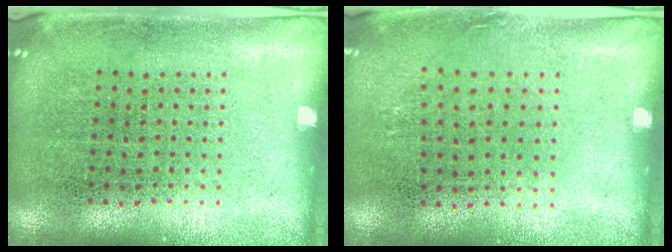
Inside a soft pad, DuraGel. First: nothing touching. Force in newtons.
{"total": 0.8, "press": 0.6, "slide": 0.5}